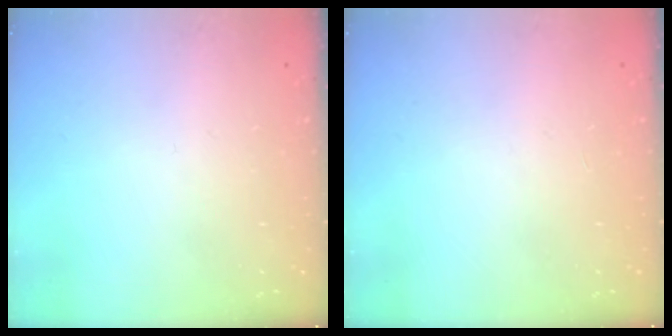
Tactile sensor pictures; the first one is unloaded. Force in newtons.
{"total": 0.0}